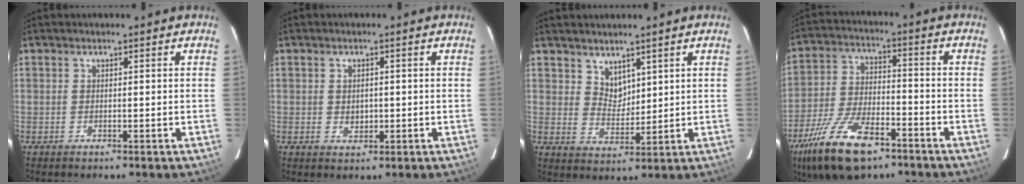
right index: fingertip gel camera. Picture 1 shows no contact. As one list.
[{"total": 2.4, "force": [-0.2, 2.0, 1.4], "torque": [-0.020, 0.001, -0.001]}, {"total": 4.2, "force": [3.2, 2.5, 1.1], "torque": [-0.009, 0.001, 0.063]}, {"total": 16.6, "force": [-10.6, 6.8, 10.8], "torque": [-0.234, -0.027, -0.192]}]